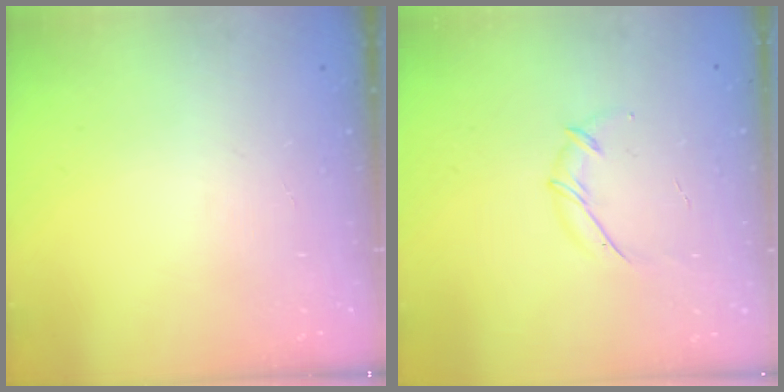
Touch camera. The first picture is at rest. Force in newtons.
{"total": 6.1, "press": 6.0, "slide": 1.1}